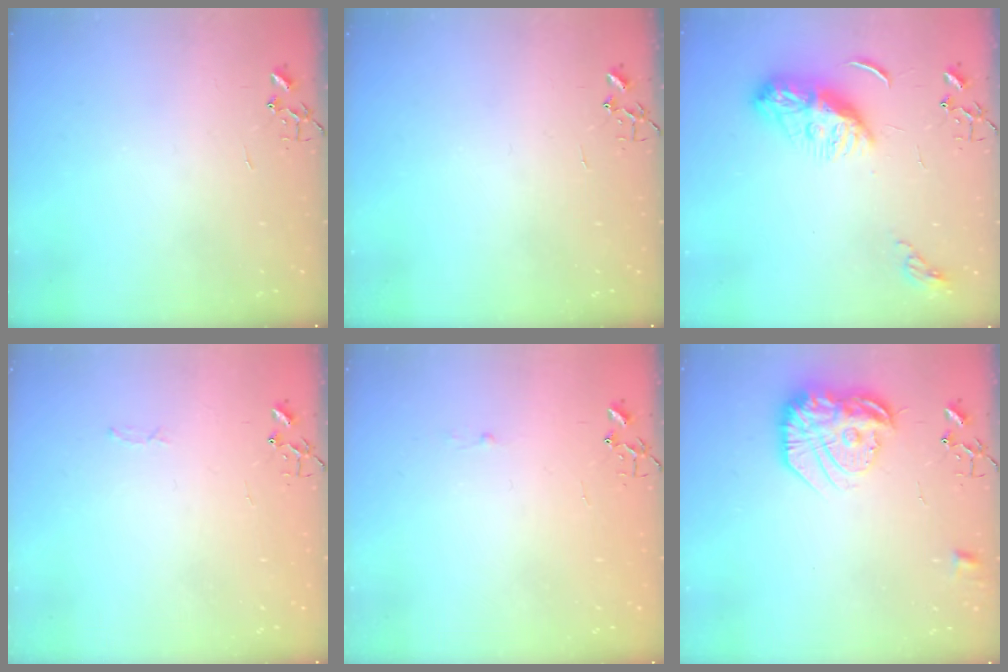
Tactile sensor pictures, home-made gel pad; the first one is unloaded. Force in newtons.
{"total": 0.0}
{"total": 10.9, "press": 10.9, "slide": 0.4}
{"total": 2.8, "press": 2.8, "slide": 0.4}
{"total": 1.8, "press": 1.8, "slide": 0.2}
{"total": 18.4, "press": 18.3, "slide": 1.7}